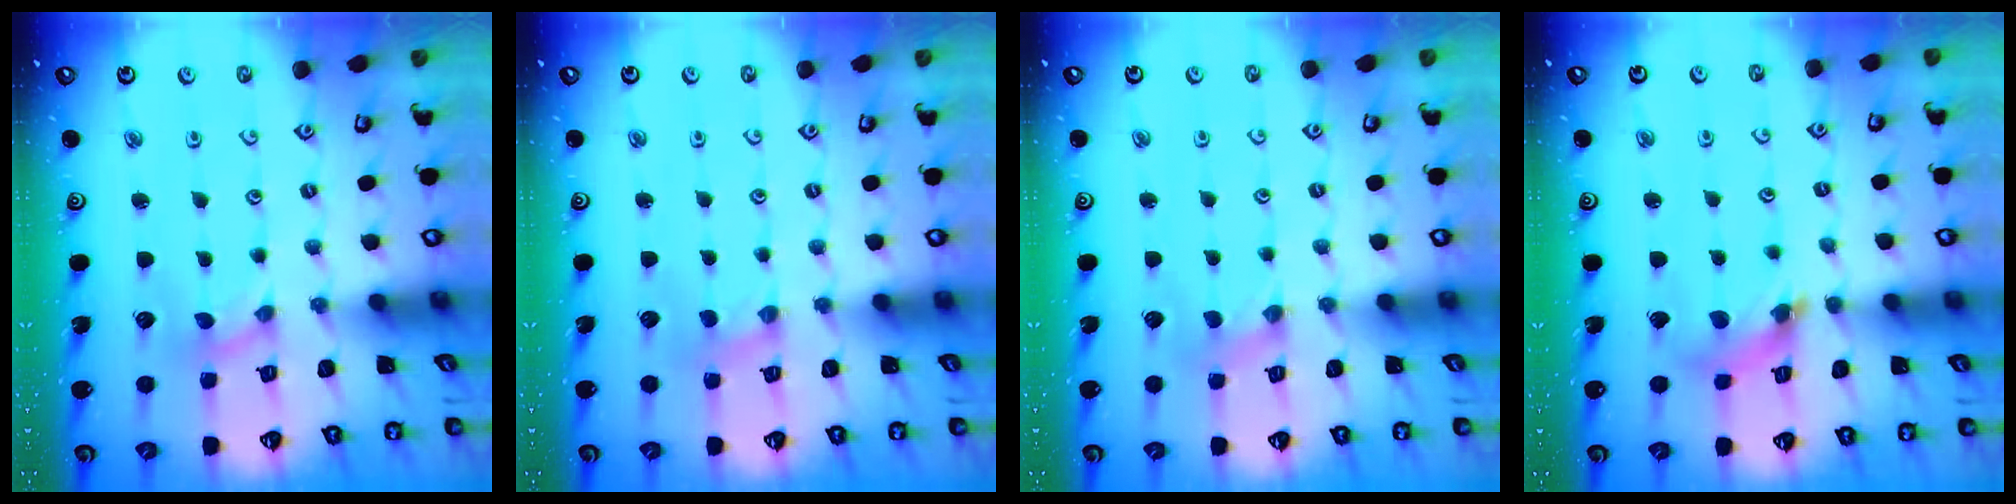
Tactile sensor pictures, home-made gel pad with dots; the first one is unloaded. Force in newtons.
{"total": 1.0, "press": 1.0, "slide": 0.2}
{"total": 0.0}
{"total": 7.0, "press": 6.9, "slide": 0.6}